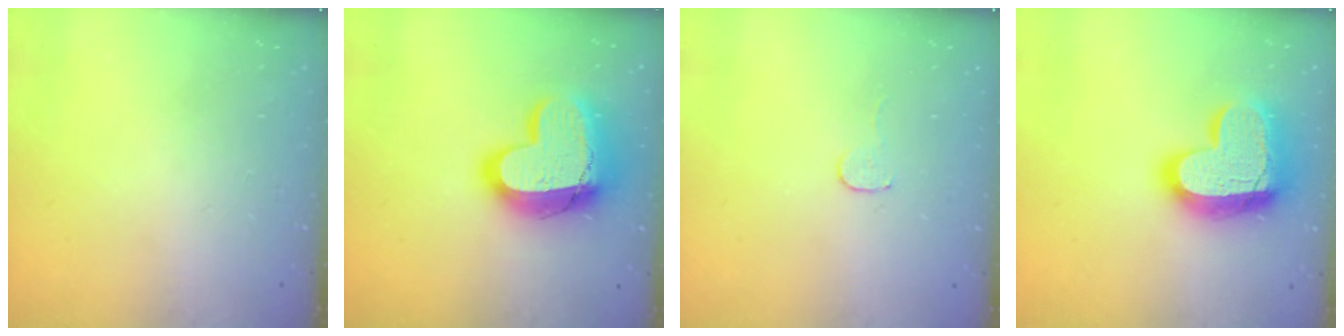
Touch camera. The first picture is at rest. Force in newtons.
{"total": 20.3, "press": 20.3, "slide": 1.5}
{"total": 3.5, "press": 3.5, "slide": 0.3}
{"total": 19.3, "press": 19.2, "slide": 1.6}